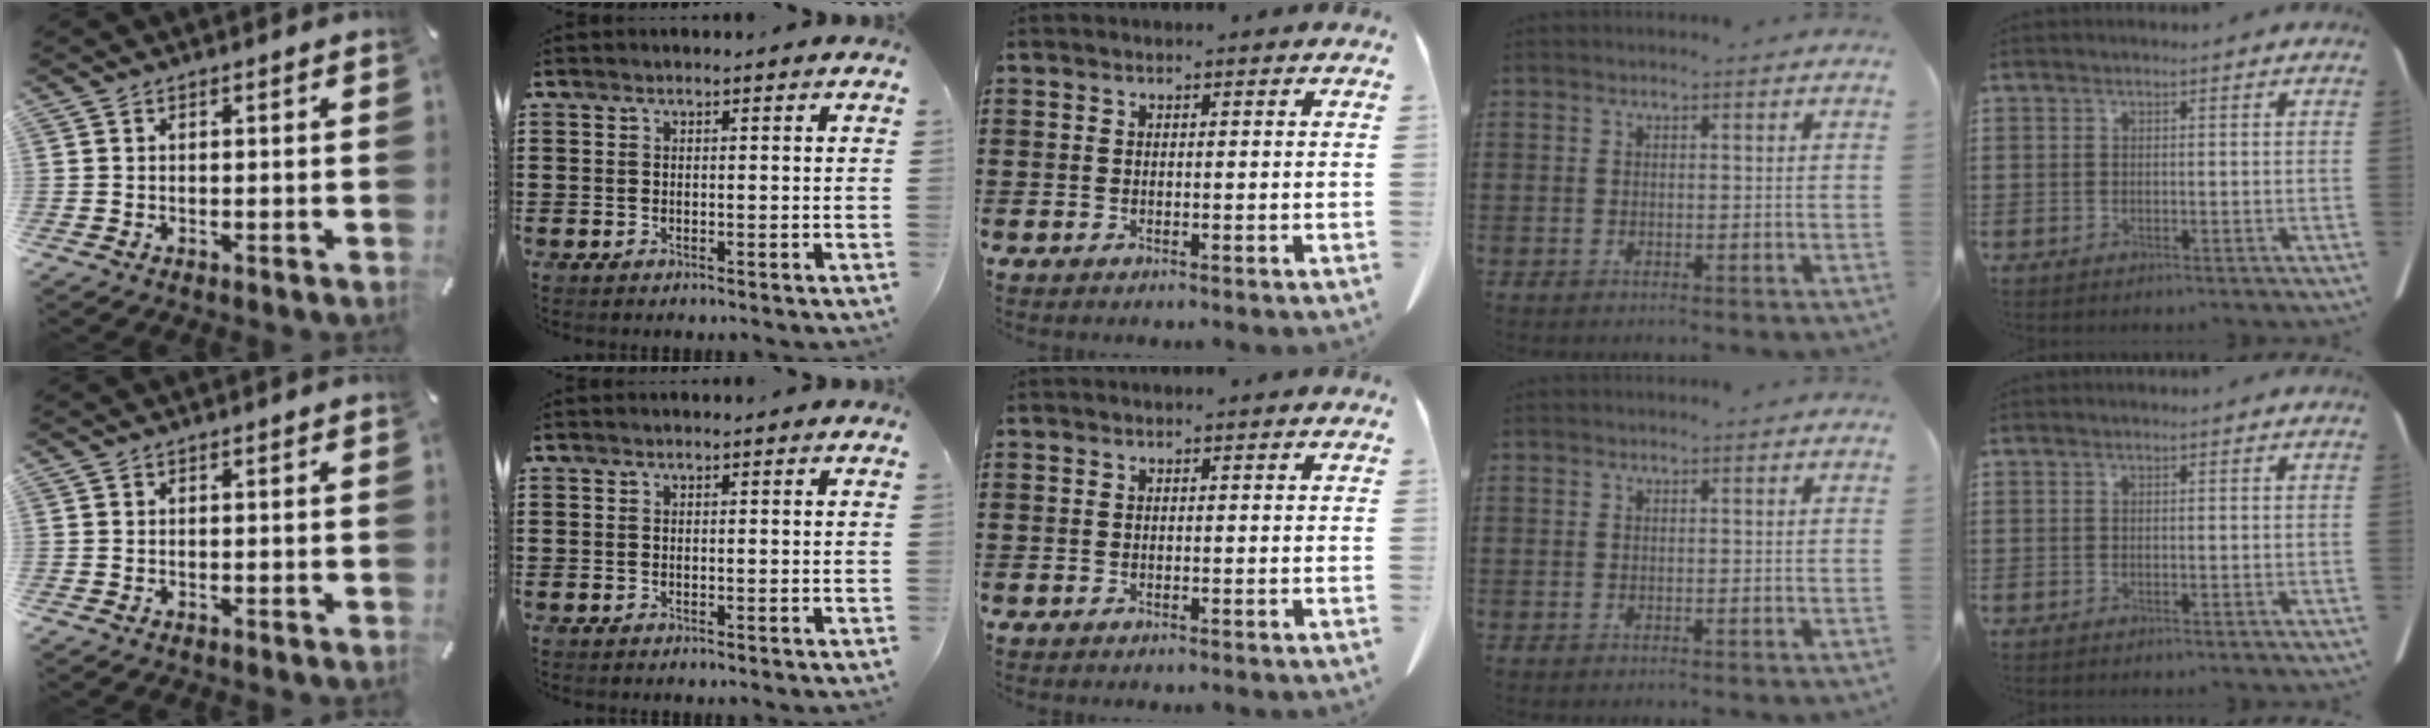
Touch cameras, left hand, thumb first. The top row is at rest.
{}